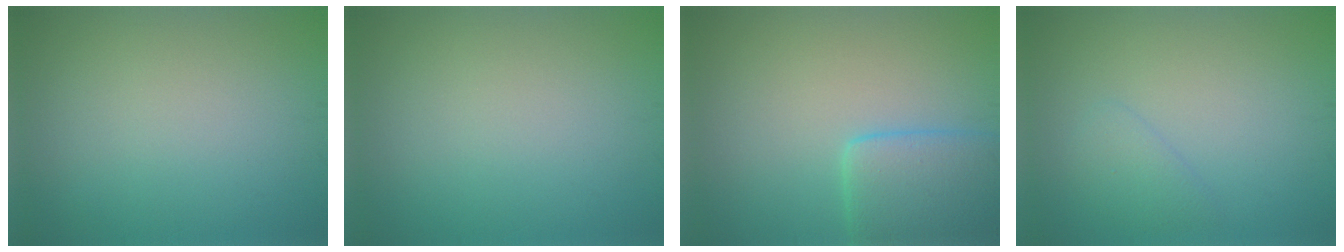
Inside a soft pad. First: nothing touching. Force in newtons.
{"total": 0.0}
{"total": 4.7, "press": 4.7, "slide": 0.3}
{"total": 1.6, "press": 1.6, "slide": 0.1}